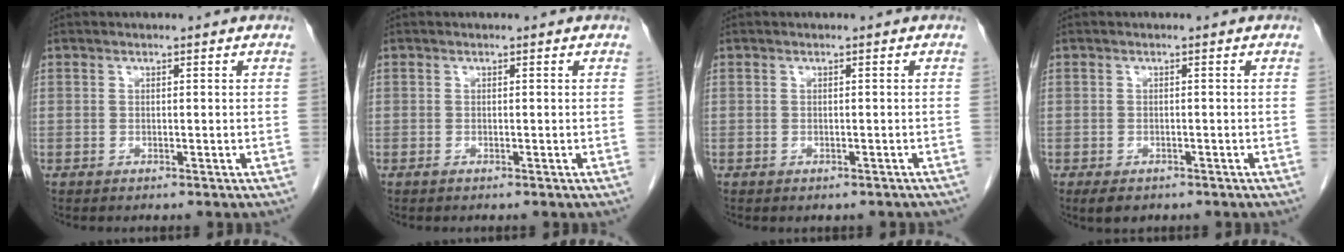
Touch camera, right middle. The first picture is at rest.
{"total": 0.0}
{"total": 1.9, "force": [-1.5, 0.9, 0.7], "torque": [-0.008, -0.001, -0.014]}
{"total": 3.1, "force": [-2.1, 1.6, 1.5], "torque": [-0.019, -0.002, -0.026]}